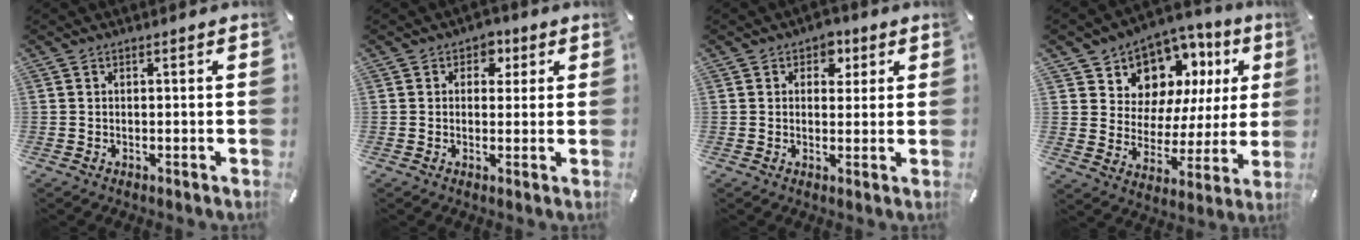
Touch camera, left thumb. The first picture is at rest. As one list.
[{"total": 4.2, "force": [1.4, 3.4, 1.8], "torque": [-0.003, -0.006, 0.016]}, {"total": 4.9, "force": [2.1, 3.9, 2.0], "torque": [-0.003, -0.008, 0.028]}, {"total": 10.7, "force": [7.2, 7.8, 1.9], "torque": [-0.036, -0.079, 0.133]}]